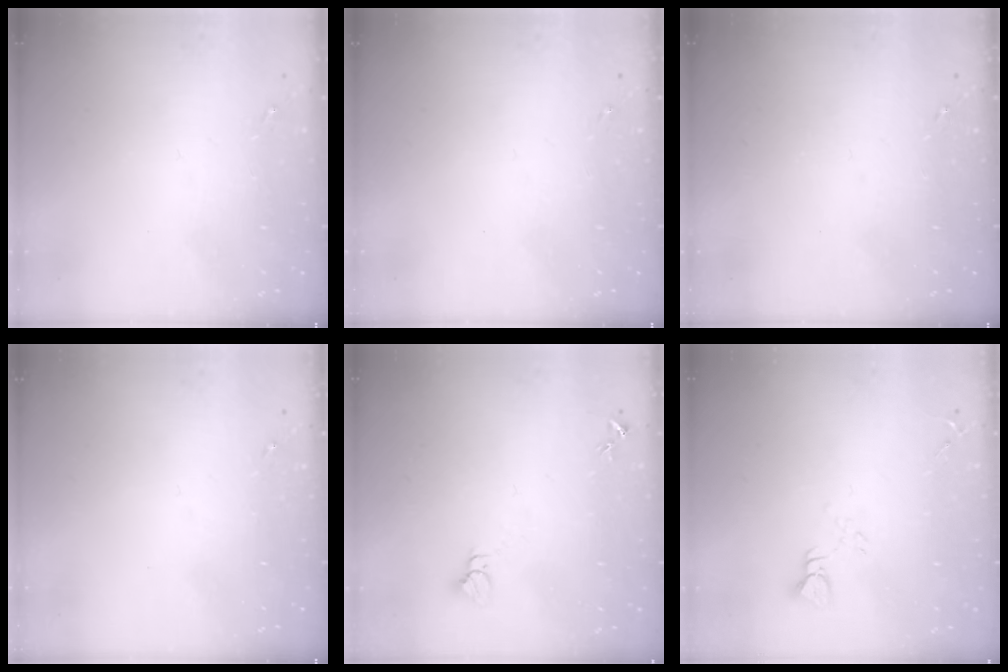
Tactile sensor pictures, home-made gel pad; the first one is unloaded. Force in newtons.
{"total": 0.0}
{"total": 0.0}
{"total": 0.0}
{"total": 2.8, "press": 2.8, "slide": 0.1}
{"total": 2.8, "press": 2.8, "slide": 0.2}